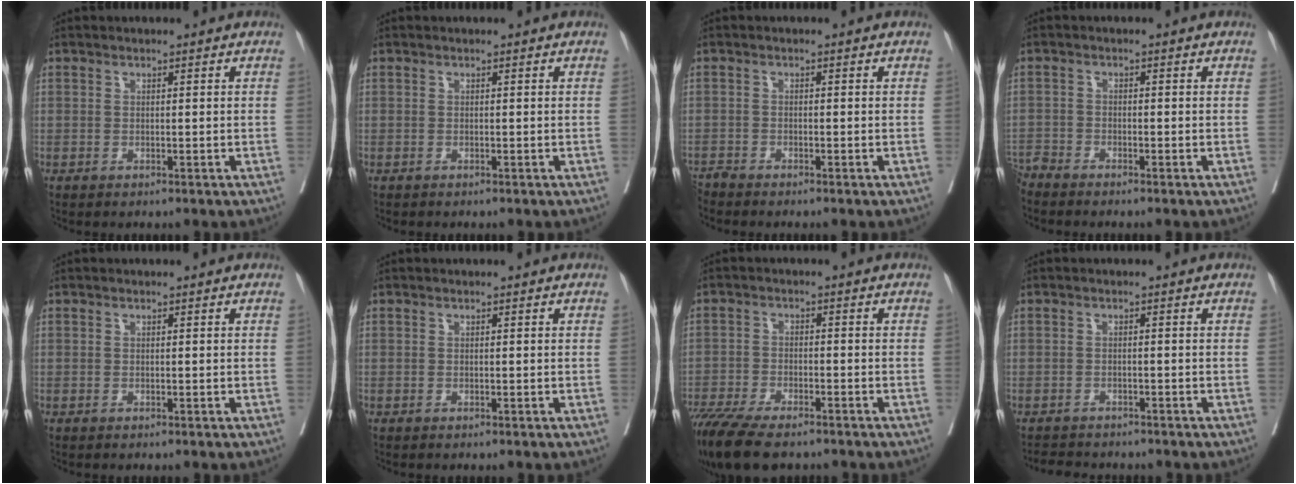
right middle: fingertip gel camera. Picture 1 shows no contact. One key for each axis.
{"total": 0.0}
{"total": 1.9, "fx": -1.8, "fy": -0.6, "fz": -0.1, "tx": 0.002, "ty": -0.007, "tz": -0.039}
{"total": 3.1, "fx": -3.1, "fy": -0.4, "fz": 0.3, "tx": -0.001, "ty": -0.012, "tz": -0.063}
{"total": 0.0}
{"total": 0.0}
{"total": 12.0, "fx": -9.6, "fy": 3.0, "fz": 6.5, "tx": -0.112, "ty": -0.020, "tz": -0.156}
{"total": 4.7, "fx": -4.4, "fy": 1.3, "fz": 1.0, "tx": -0.013, "ty": -0.008, "tz": -0.065}